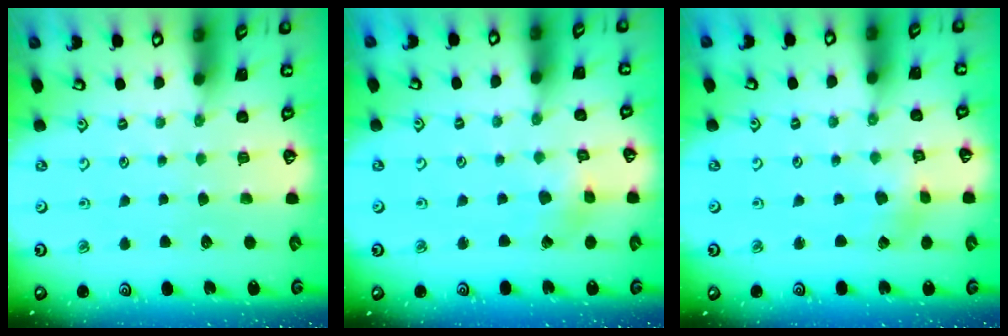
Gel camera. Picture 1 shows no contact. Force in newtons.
{"total": 2.6, "press": 2.6, "slide": 0.1}
{"total": 0.9, "press": 0.9, "slide": 0.2}